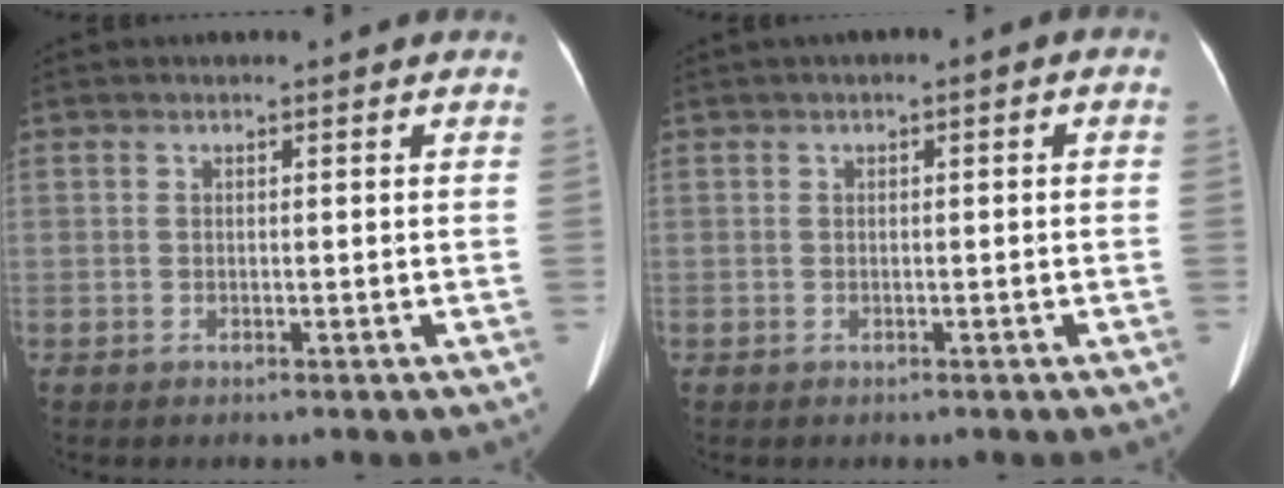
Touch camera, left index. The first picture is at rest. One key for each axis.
{"total": 1.2, "fx": 0.0, "fy": 0.6, "fz": 1.0, "tx": -0.013, "ty": 0.014, "tz": -0.003}